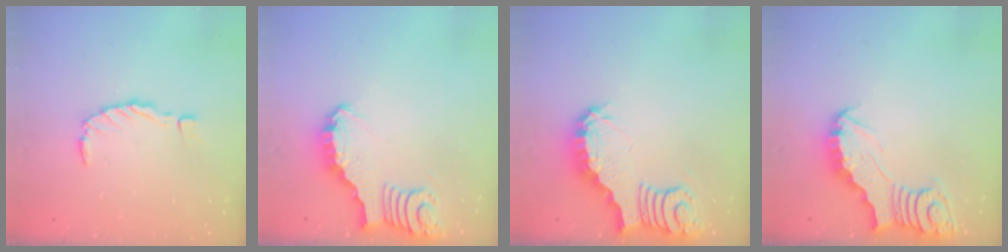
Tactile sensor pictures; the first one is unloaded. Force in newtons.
{"total": 3.7, "press": 3.7, "slide": 0.1}
{"total": 3.8, "press": 3.8, "slide": 0.5}
{"total": 5.8, "press": 5.8, "slide": 0.5}